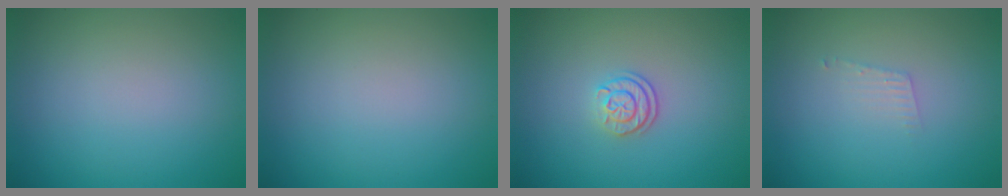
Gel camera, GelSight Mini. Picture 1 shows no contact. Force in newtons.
{"total": 0.0}
{"total": 2.2, "press": 1.8, "slide": 1.3}
{"total": 0.9, "press": 0.9, "slide": 0.1}